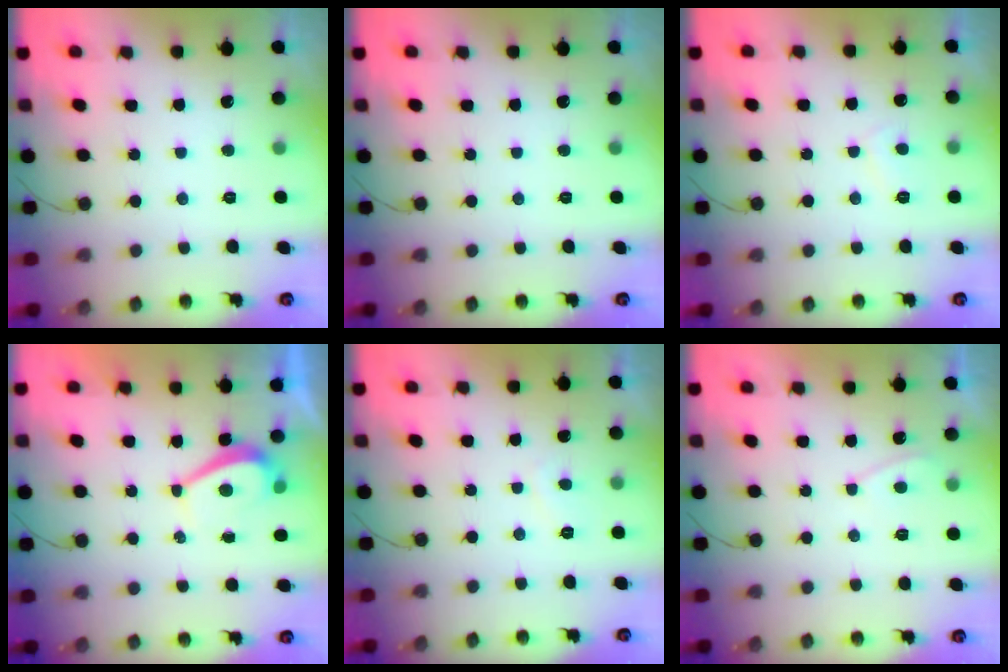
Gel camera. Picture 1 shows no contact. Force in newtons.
{"total": 0.0}
{"total": 1.9, "press": 1.8, "slide": 0.4}
{"total": 2.8, "press": 2.8, "slide": 0.6}
{"total": 0.8, "press": 0.5, "slide": 0.6}
{"total": 2.9, "press": 2.9, "slide": 0.3}